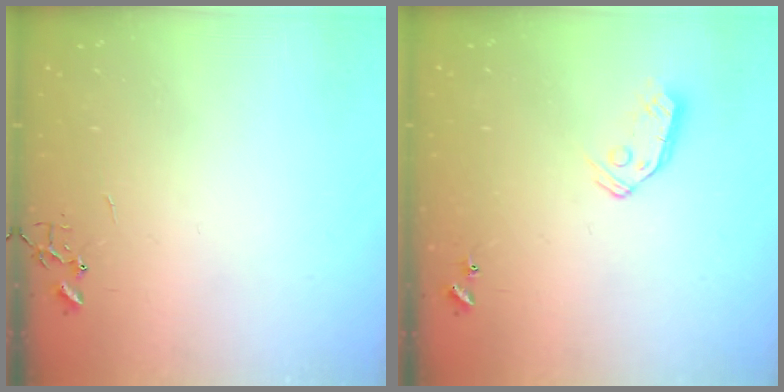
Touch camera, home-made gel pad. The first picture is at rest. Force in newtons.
{"total": 7.5, "press": 7.5, "slide": 0.4}